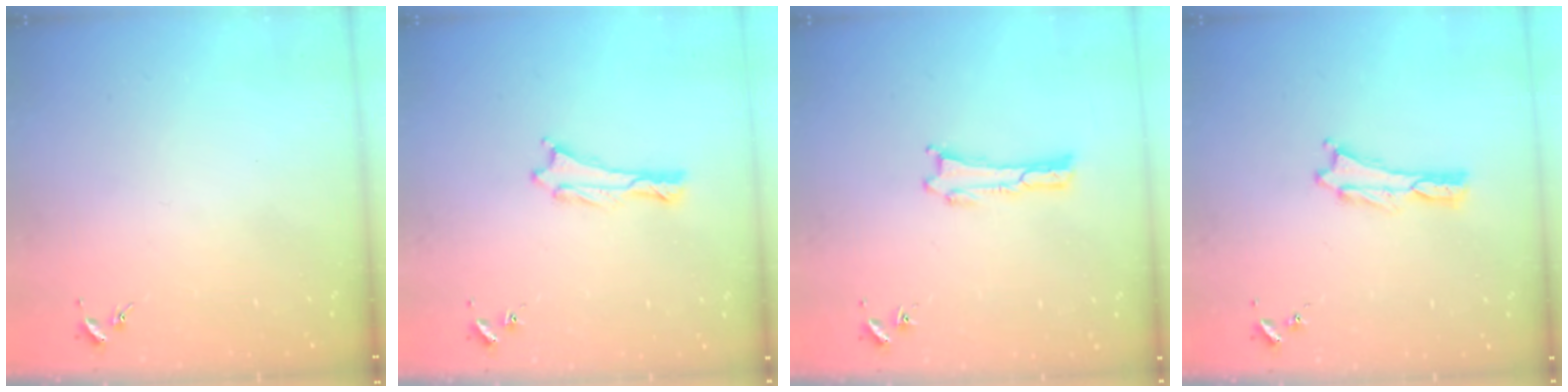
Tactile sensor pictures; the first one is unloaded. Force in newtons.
{"total": 0.0}
{"total": 0.0}
{"total": 0.0}